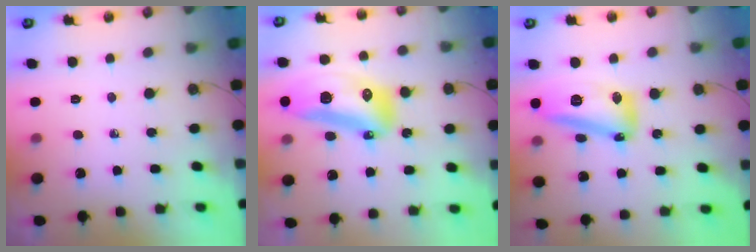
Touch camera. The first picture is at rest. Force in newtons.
{"total": 19.0, "press": 18.8, "slide": 2.6}
{"total": 28.9, "press": 21.0, "slide": 19.9}